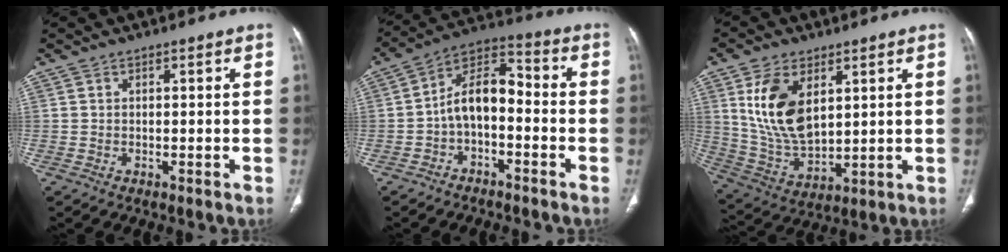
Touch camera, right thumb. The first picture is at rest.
{"total": 9.6, "force": [-2.4, 5.4, 7.5], "torque": [-0.119, 0.053, -0.053]}
{"total": 14.3, "force": [4.7, 8.0, 10.9], "torque": [-0.201, -0.022, 0.107]}